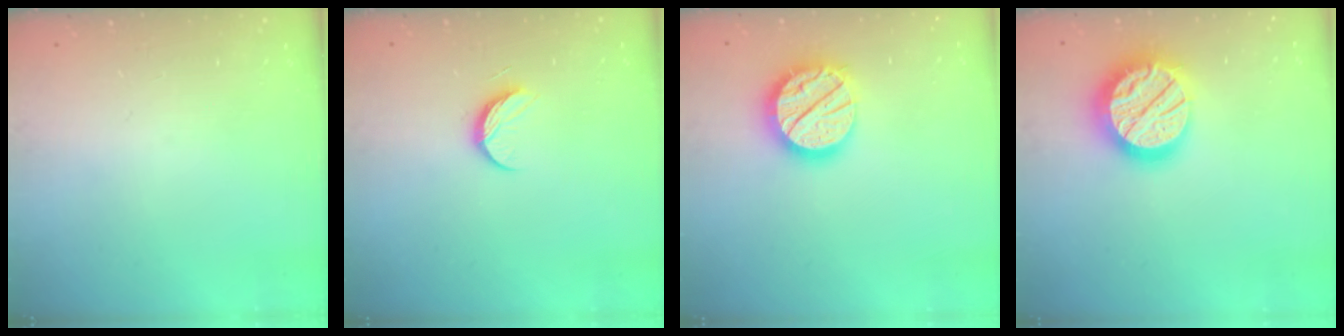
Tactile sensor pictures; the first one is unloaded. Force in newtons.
{"total": 6.6, "press": 6.5, "slide": 0.8}
{"total": 18.7, "press": 18.6, "slide": 1.5}
{"total": 19.9, "press": 19.8, "slide": 1.5}